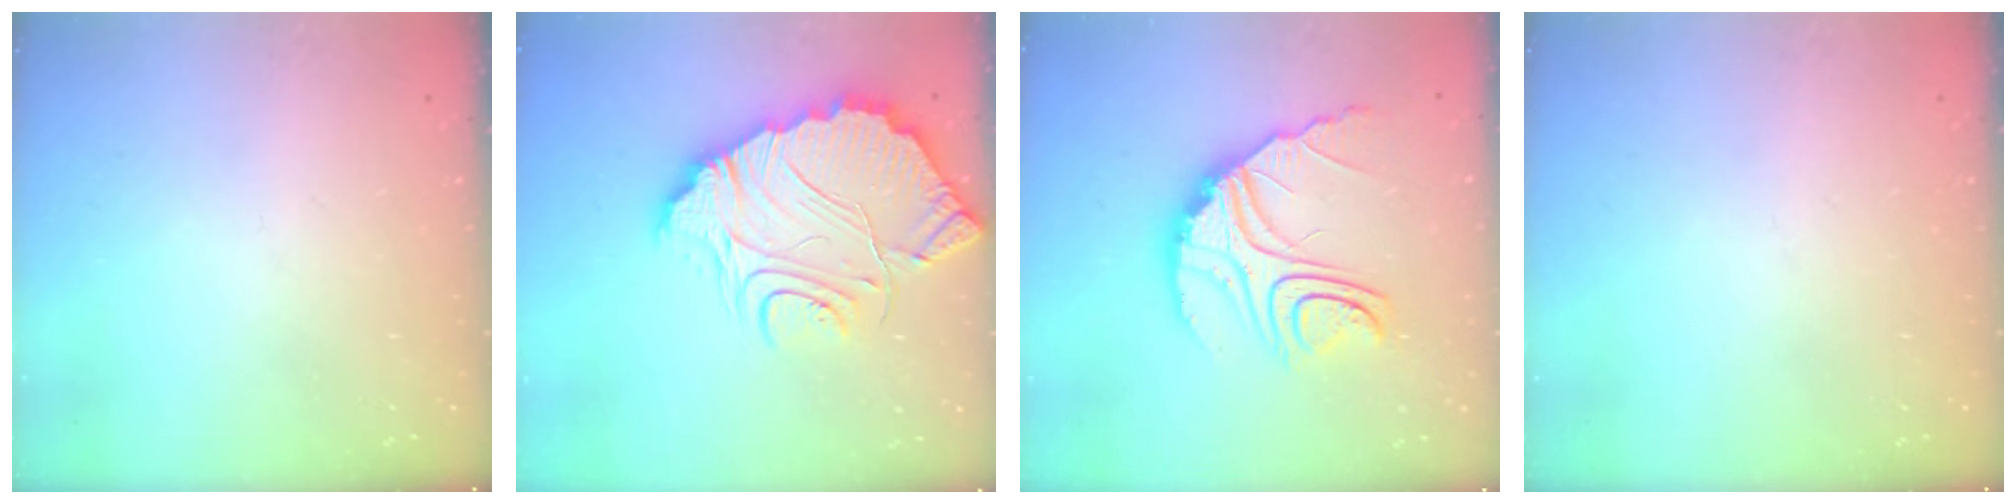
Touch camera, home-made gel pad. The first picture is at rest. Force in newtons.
{"total": 16.3, "press": 16.2, "slide": 1.7}
{"total": 14.5, "press": 14.4, "slide": 0.9}
{"total": 0.0}